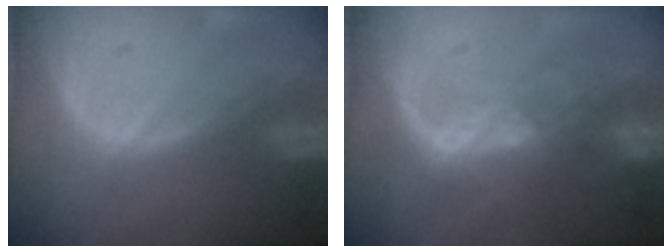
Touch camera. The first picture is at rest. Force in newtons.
{"total": 6.5, "press": 5.9, "slide": 2.7}